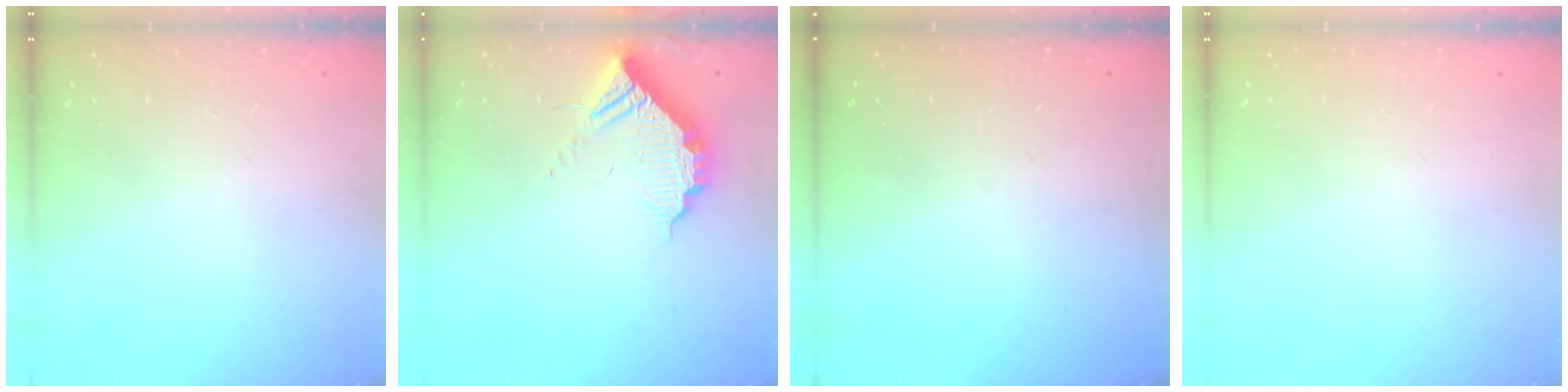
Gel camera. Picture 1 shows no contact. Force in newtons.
{"total": 10.5, "press": 10.4, "slide": 1.1}
{"total": 3.2, "press": 3.2, "slide": 0.1}
{"total": 0.0}